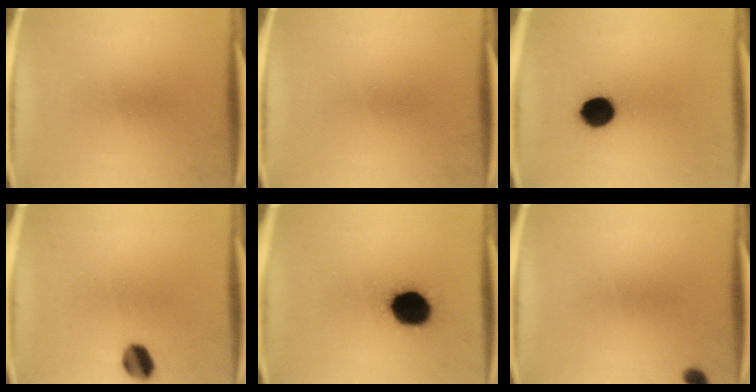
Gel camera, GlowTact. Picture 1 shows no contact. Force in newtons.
{"total": 0.0}
{"total": 9.2}
{"total": 5.6}
{"total": 14.2}
{"total": 1.5}